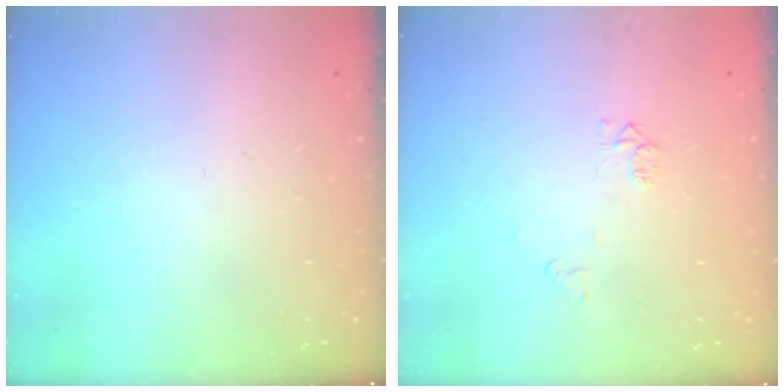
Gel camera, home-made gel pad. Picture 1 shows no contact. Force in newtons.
{"total": 5.6, "press": 5.5, "slide": 0.6}